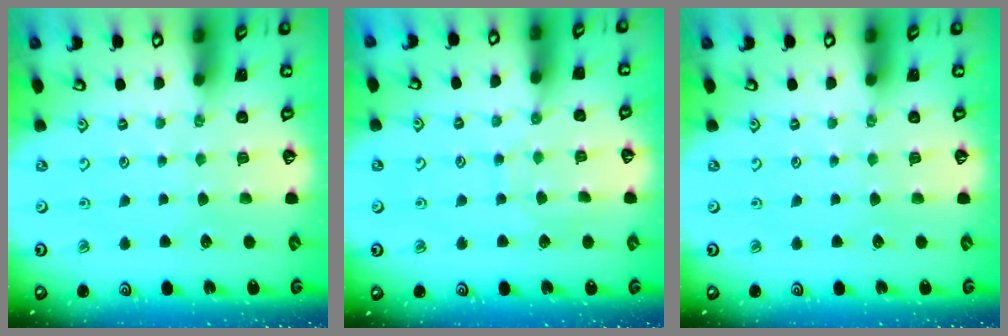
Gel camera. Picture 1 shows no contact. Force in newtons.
{"total": 6.1, "press": 6.1, "slide": 0.4}
{"total": 0.0}